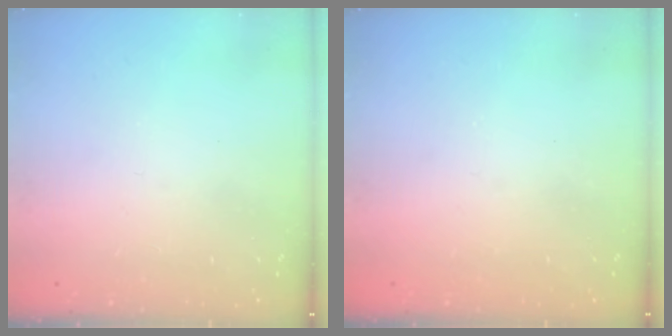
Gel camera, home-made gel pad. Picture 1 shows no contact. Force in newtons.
{"total": 1.0, "press": 1.0, "slide": 0.1}